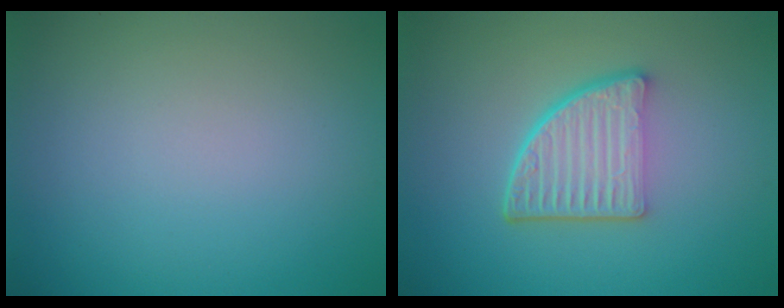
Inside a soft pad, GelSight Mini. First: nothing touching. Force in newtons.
{"total": 5.5, "press": 3.9, "slide": 3.9}